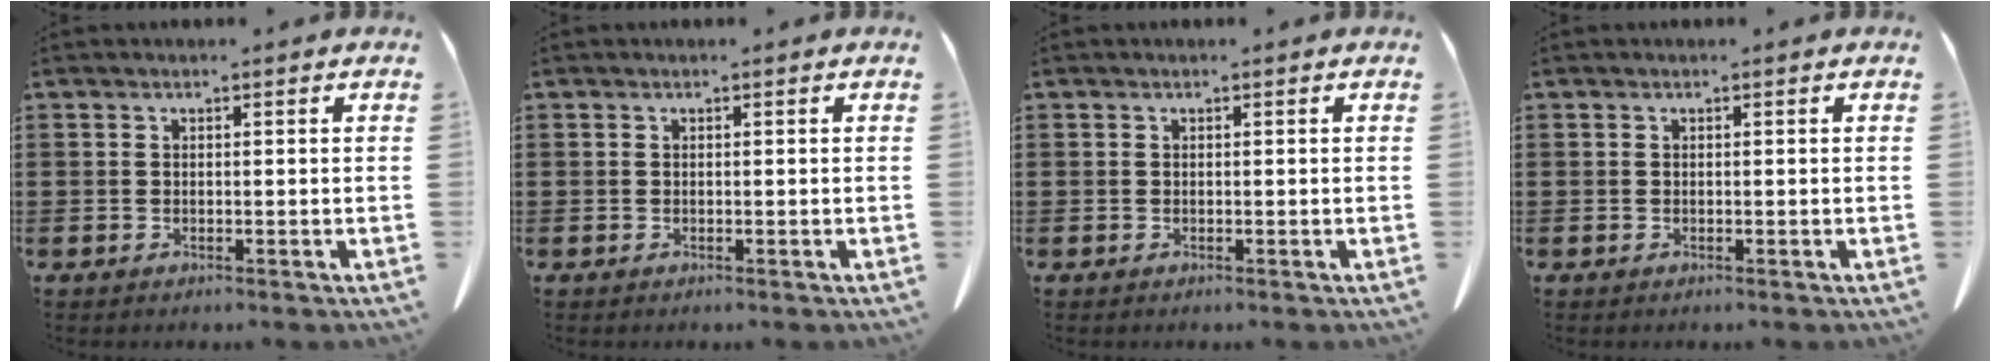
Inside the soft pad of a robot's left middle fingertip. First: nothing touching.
{"total": 0.0}
{"total": 0.0}
{"total": 0.0}